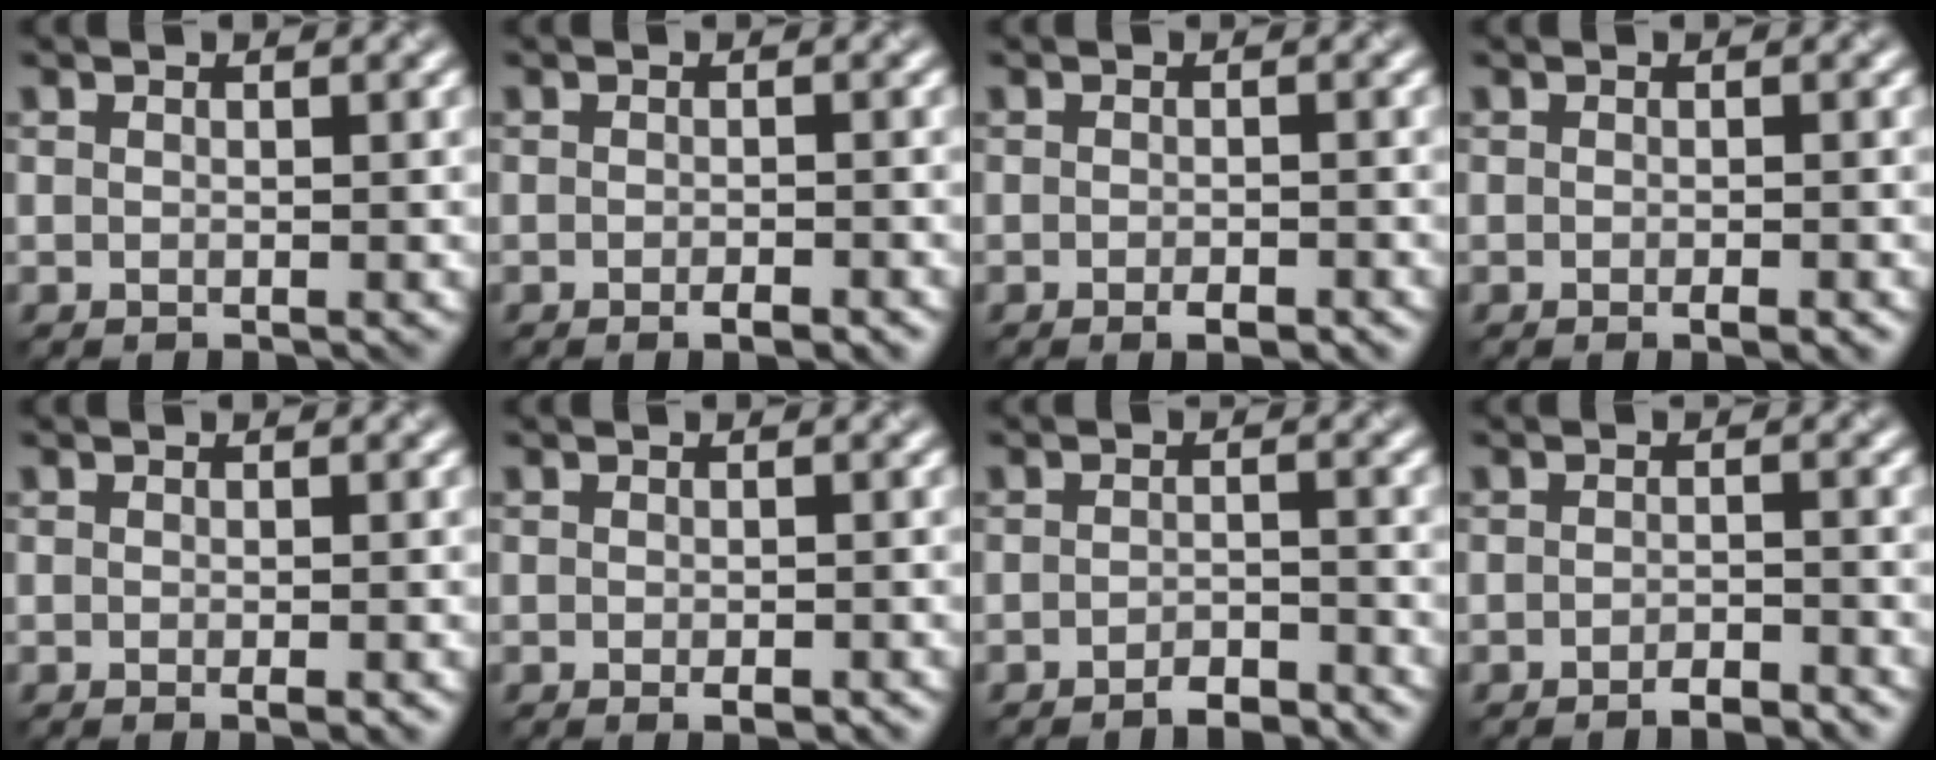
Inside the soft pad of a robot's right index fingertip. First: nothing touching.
{"total": 1.6, "force": [-0.9, 0.3, 1.2], "torque": [-0.015, -0.003, -0.013]}
{"total": 1.7, "force": [-1.0, 0.5, 1.2], "torque": [-0.017, -0.003, -0.013]}
{"total": 1.3, "force": [-0.7, 0.2, 1.1], "torque": [-0.013, -0.005, -0.009]}
{"total": 1.0, "force": [-0.4, 0.1, 1.0], "torque": [-0.013, -0.005, -0.005]}
{"total": 1.4, "force": [-0.7, 0.4, 1.1], "torque": [-0.015, -0.005, -0.007]}
{"total": 2.1, "force": [-1.8, 0.5, 1.0], "torque": [-0.014, 0.003, -0.032]}
{"total": 1.8, "force": [-1.4, 0.3, 1.0], "torque": [-0.012, 0.001, -0.024]}